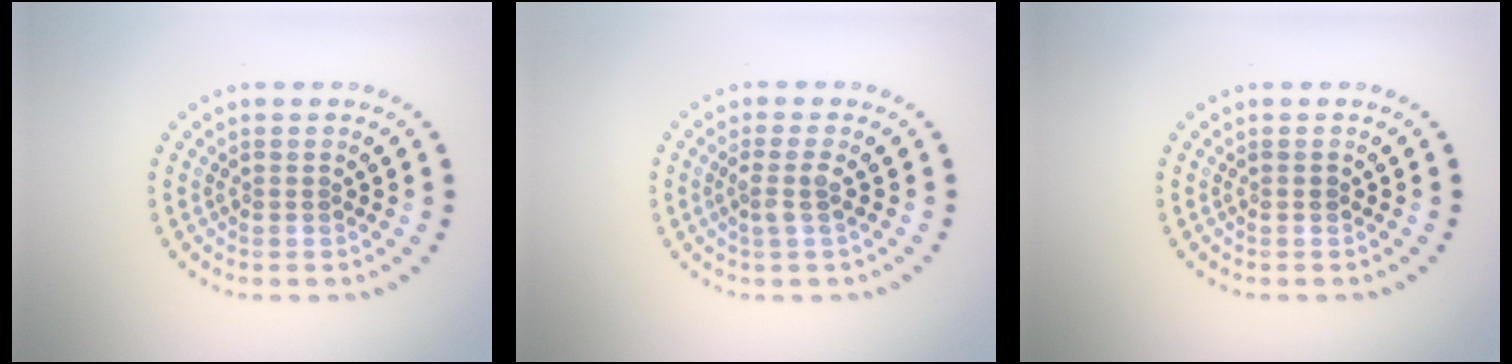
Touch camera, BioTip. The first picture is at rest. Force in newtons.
{"total": 1.8, "press": 1.3, "slide": 1.2}
{"total": 0.6, "press": 0.5, "slide": 0.2}